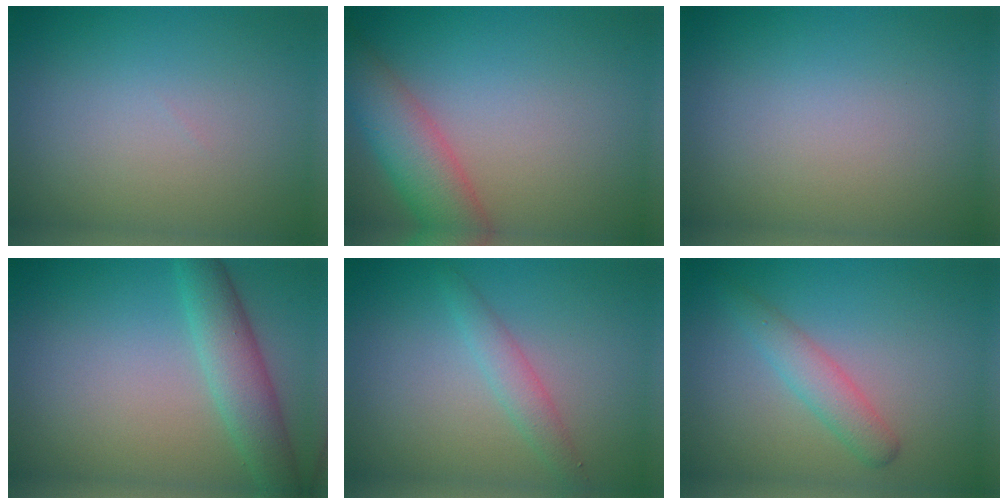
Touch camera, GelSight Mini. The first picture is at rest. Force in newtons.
{"total": 5.5, "press": 5.5, "slide": 0.4}
{"total": 0.0}
{"total": 4.0, "press": 4.0, "slide": 0.2}
{"total": 1.9, "press": 1.9, "slide": 0.1}
{"total": 2.5, "press": 2.5, "slide": 0.1}